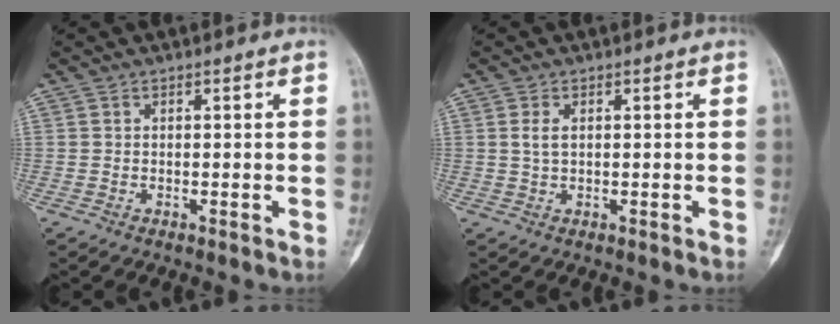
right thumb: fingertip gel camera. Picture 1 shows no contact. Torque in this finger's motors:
{"motor_torque": [0.07, 0.36, 0.13, 0.21, 0.11]}